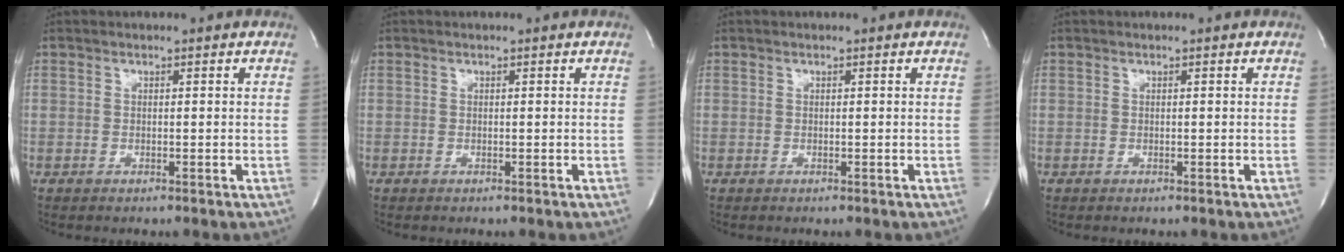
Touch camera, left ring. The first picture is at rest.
{"total": 0.0}
{"total": 0.0}
{"total": 0.0}